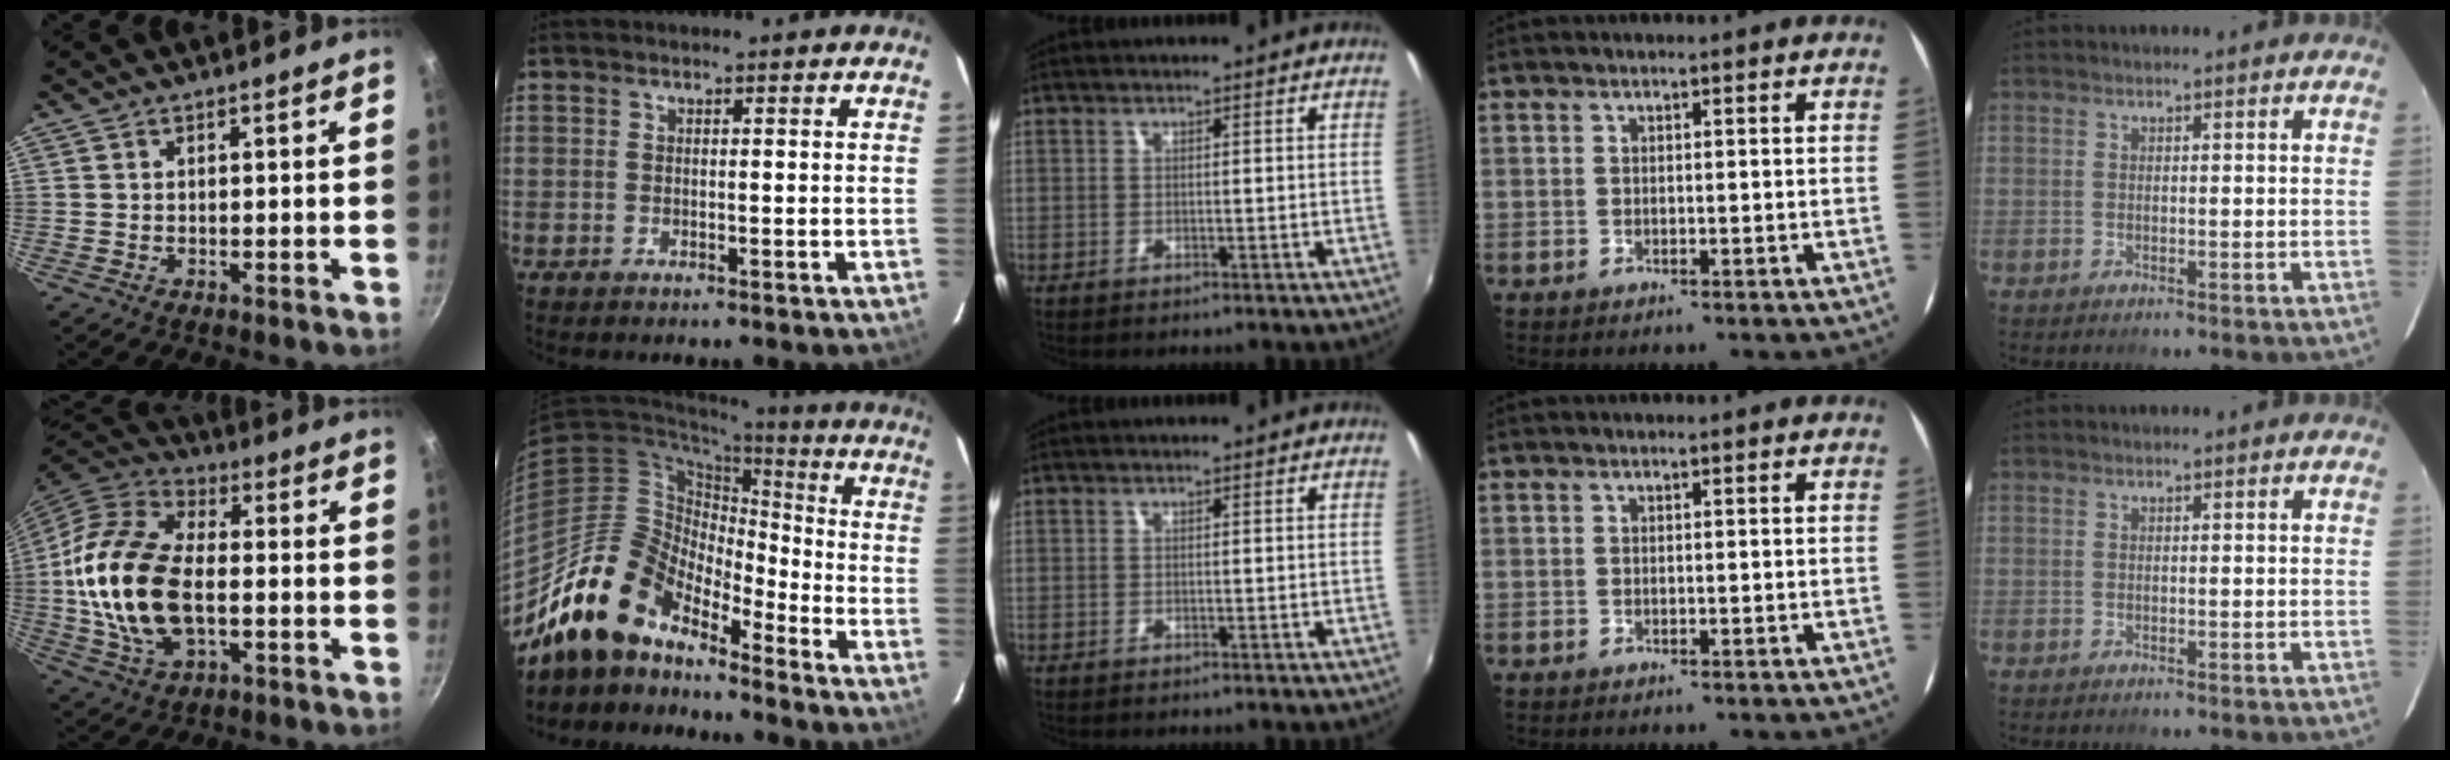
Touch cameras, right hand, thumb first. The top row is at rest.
{"thumb": {"total": 20.7, "force": [-1.5, 11.9, 16.8], "torque": [-0.327, 0.025, -0.033]}, "index": {"total": 15.6, "force": [-13.1, 6.1, 5.8], "torque": [-0.112, 0.013, -0.253]}}